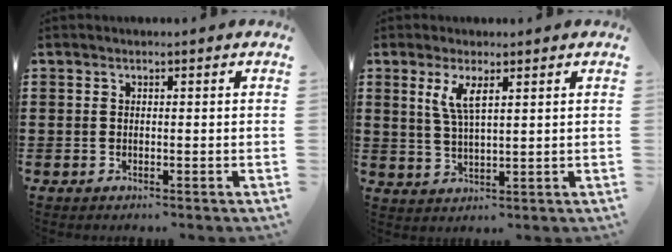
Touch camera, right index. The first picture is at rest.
{"total": 4.2, "force": [1.9, 1.2, 3.5], "torque": [-0.076, 0.005, 0.033]}